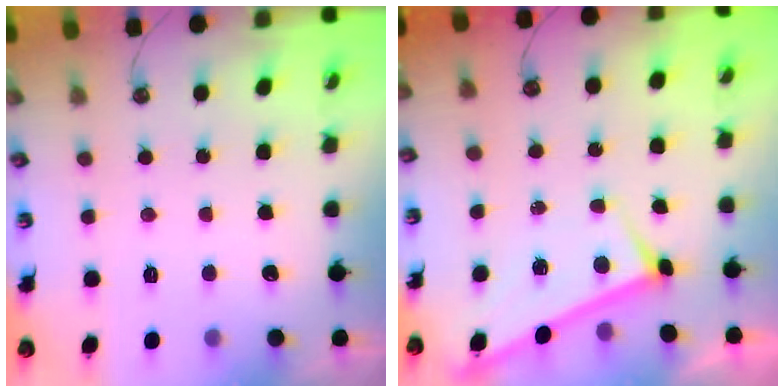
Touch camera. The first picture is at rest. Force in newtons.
{"total": 3.2, "press": 3.2, "slide": 0.3}